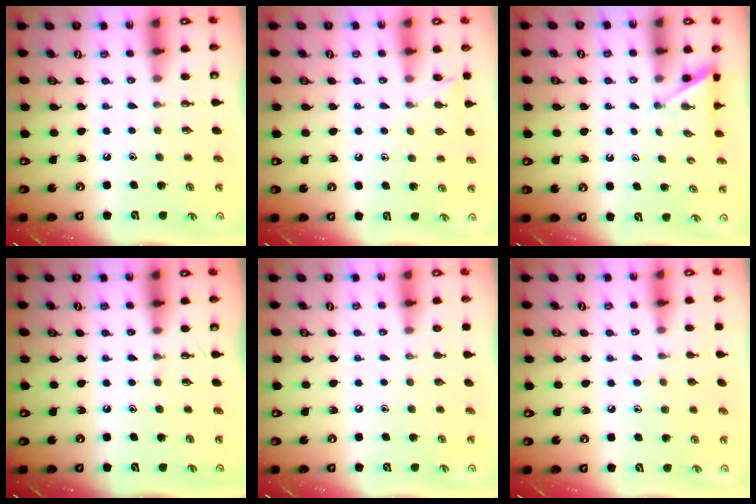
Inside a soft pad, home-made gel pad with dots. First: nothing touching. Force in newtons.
{"total": 5.7, "press": 5.6, "slide": 0.6}
{"total": 2.2, "press": 2.2, "slide": 0.2}
{"total": 0.0}
{"total": 0.0}
{"total": 6.5, "press": 6.4, "slide": 0.7}